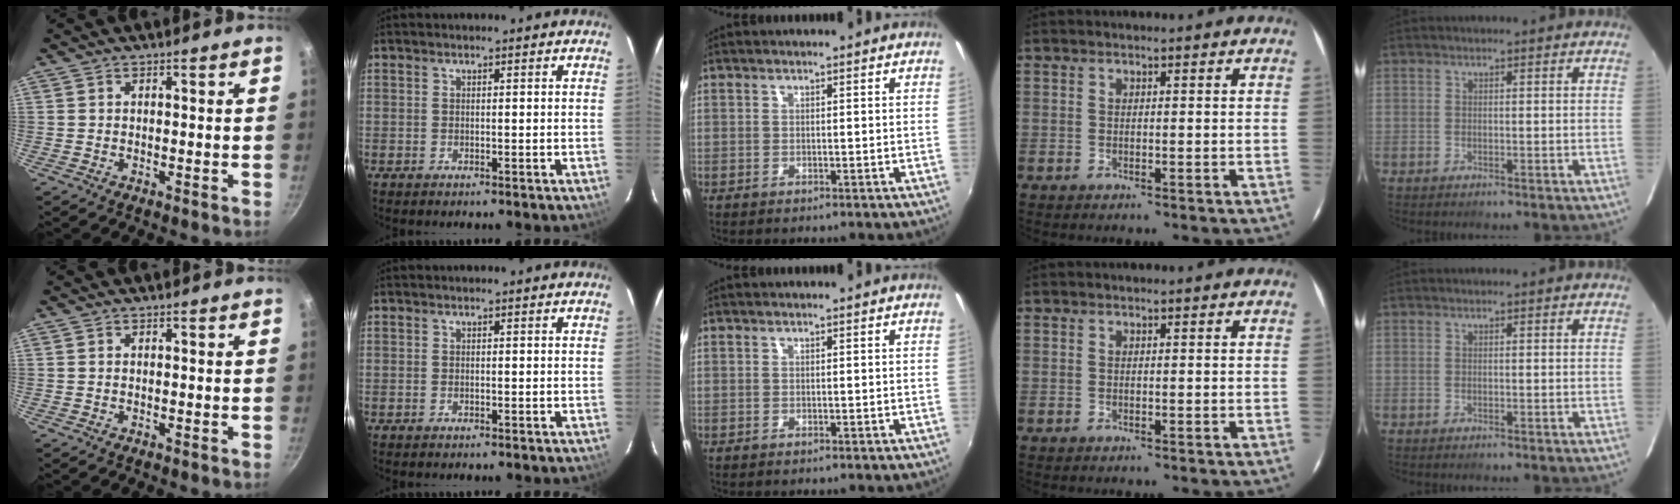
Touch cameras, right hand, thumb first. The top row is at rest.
{}